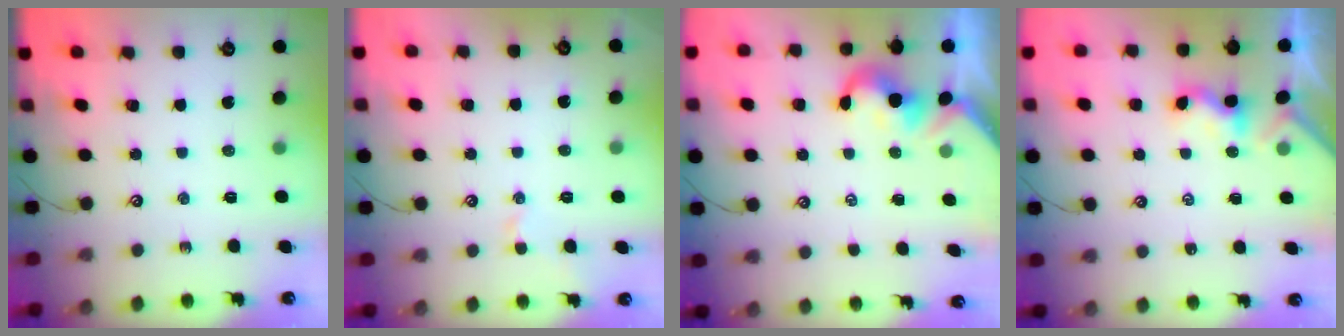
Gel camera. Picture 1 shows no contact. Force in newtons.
{"total": 0.5, "press": 0.5, "slide": 0.2}
{"total": 0.0}
{"total": 1.7, "press": 1.6, "slide": 0.5}